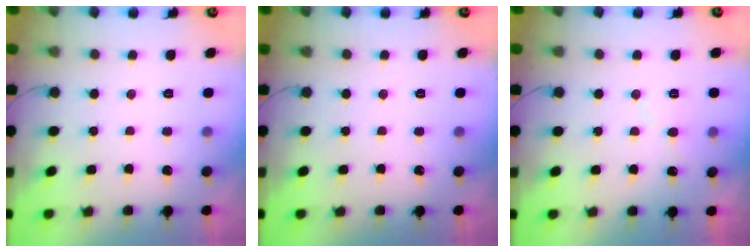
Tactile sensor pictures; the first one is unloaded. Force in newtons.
{"total": 0.0}
{"total": 4.5, "press": 4.5, "slide": 0.4}